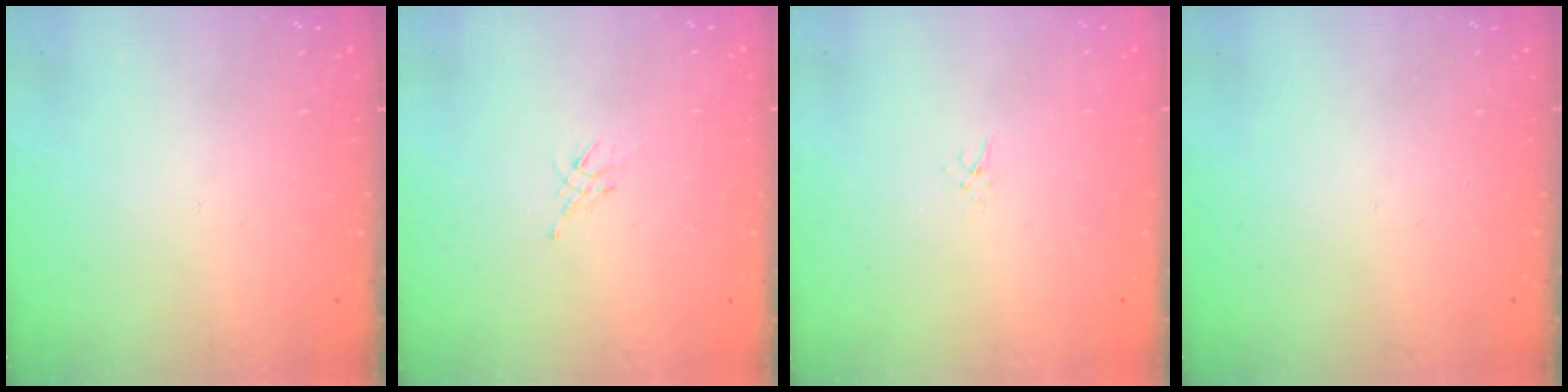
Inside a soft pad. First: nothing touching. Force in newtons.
{"total": 2.1, "press": 2.0, "slide": 0.5}
{"total": 1.5, "press": 1.5, "slide": 0.1}
{"total": 0.0}